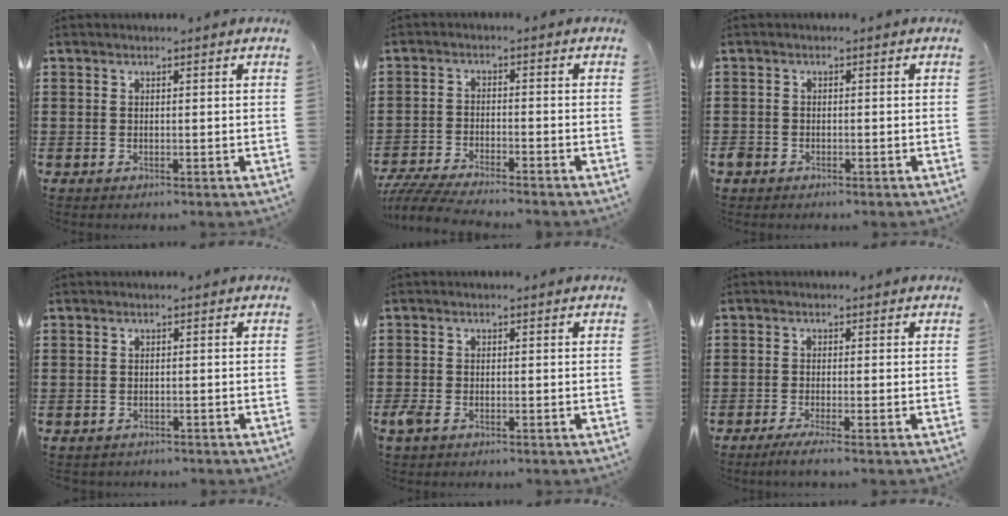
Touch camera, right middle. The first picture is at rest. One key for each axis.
{"total": 4.7, "fx": -4.5, "fy": 0.2, "fz": 1.4, "tx": -0.044, "ty": -0.013, "tz": -0.094}
{"total": 1.1, "fx": -0.8, "fy": 0.8, "fz": 0.2, "tx": -0.013, "ty": -0.001, "tz": -0.021}
{"total": 0.7, "fx": -0.7, "fy": 0.3, "fz": -0.1, "tx": 0.000, "ty": 0.003, "tz": -0.016}
{"total": 1.9, "fx": -1.1, "fy": 1.0, "fz": 1.1, "tx": -0.045, "ty": -0.008, "tz": -0.027}
{"total": 1.8, "fx": -1.3, "fy": -0.2, "fz": 1.3, "tx": -0.022, "ty": -0.002, "tz": -0.023}